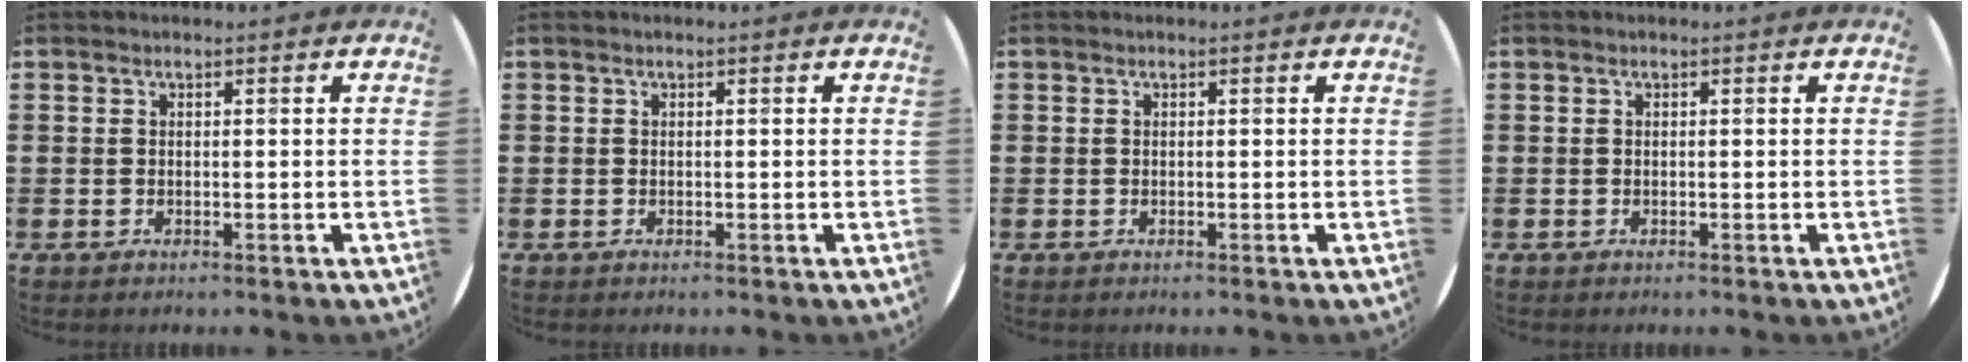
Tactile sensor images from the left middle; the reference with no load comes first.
{"total": 0.0}
{"total": 0.0}
{"total": 0.0}